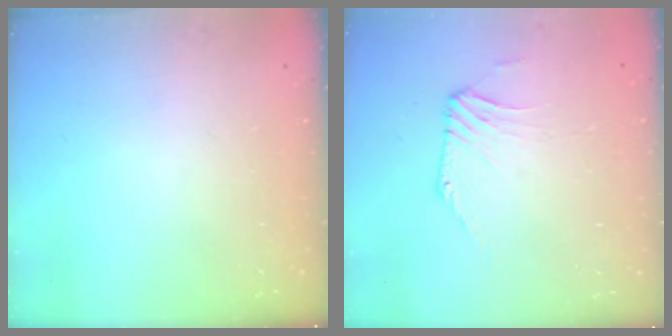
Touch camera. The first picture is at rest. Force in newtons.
{"total": 1.5, "press": 1.4, "slide": 0.5}